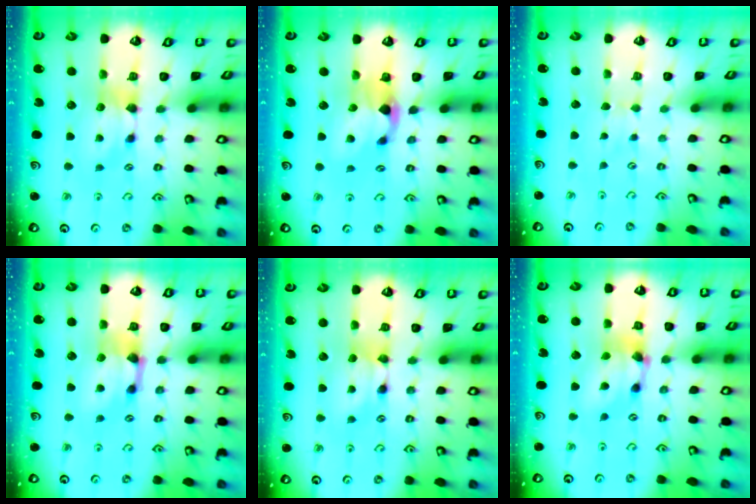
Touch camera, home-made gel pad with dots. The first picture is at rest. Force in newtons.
{"total": 2.5, "press": 2.1, "slide": 1.4}
{"total": 2.6, "press": 2.6, "slide": 0.4}
{"total": 2.4, "press": 1.6, "slide": 1.8}
{"total": 1.6, "press": 1.6, "slide": 0.2}
{"total": 5.2, "press": 4.8, "slide": 2.1}